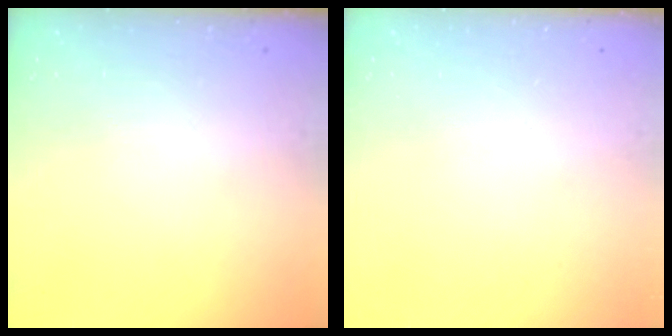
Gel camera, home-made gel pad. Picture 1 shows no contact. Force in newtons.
{"total": 0.0}